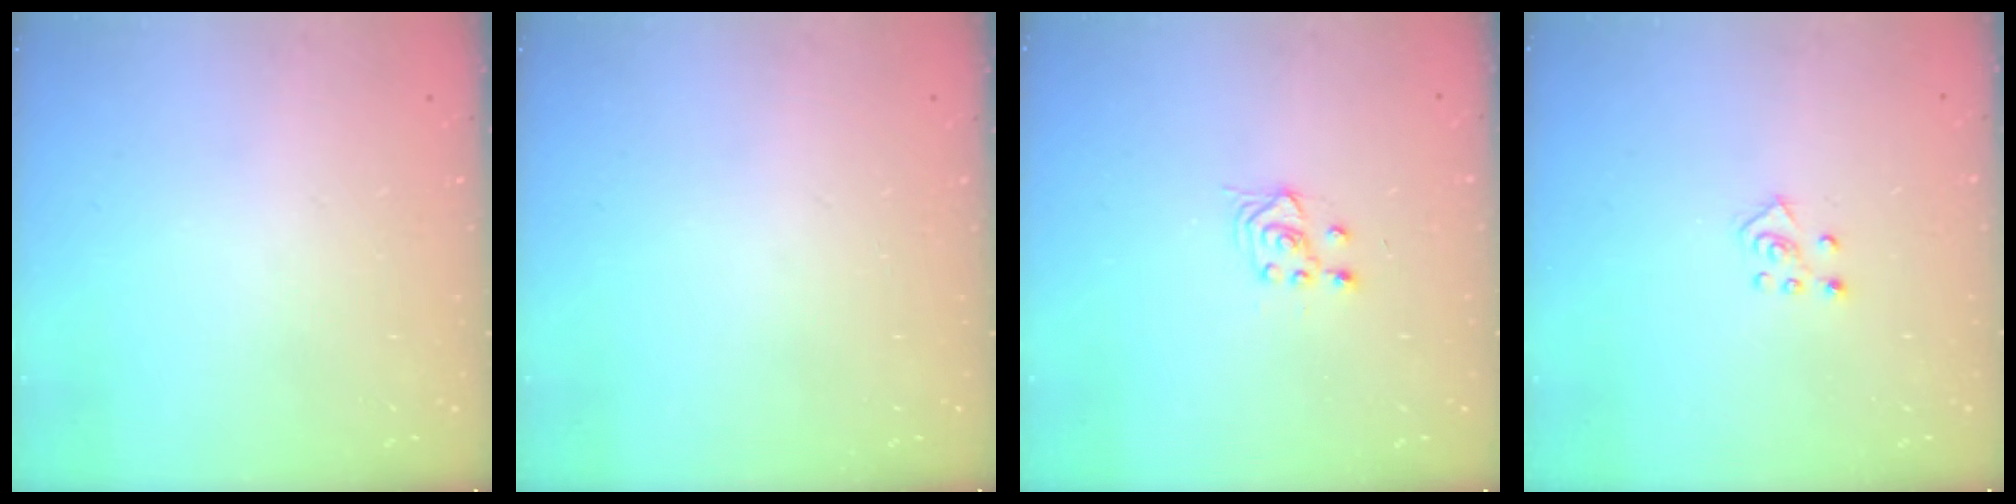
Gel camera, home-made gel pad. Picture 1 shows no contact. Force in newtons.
{"total": 0.0}
{"total": 3.8, "press": 3.6, "slide": 1.4}
{"total": 5.0, "press": 4.9, "slide": 0.4}